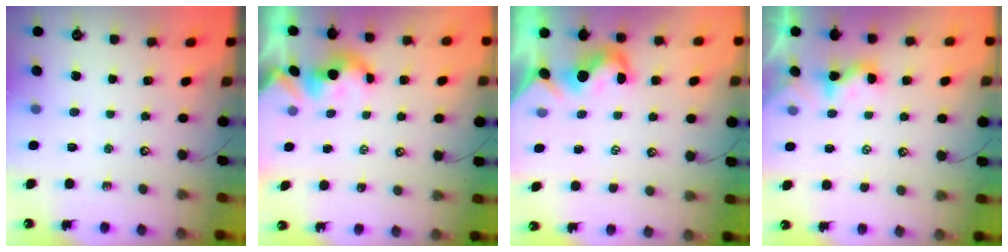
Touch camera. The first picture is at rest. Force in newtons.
{"total": 1.6, "press": 1.6, "slide": 0.2}
{"total": 2.1, "press": 2.0, "slide": 0.5}
{"total": 2.3, "press": 2.3, "slide": 0.2}